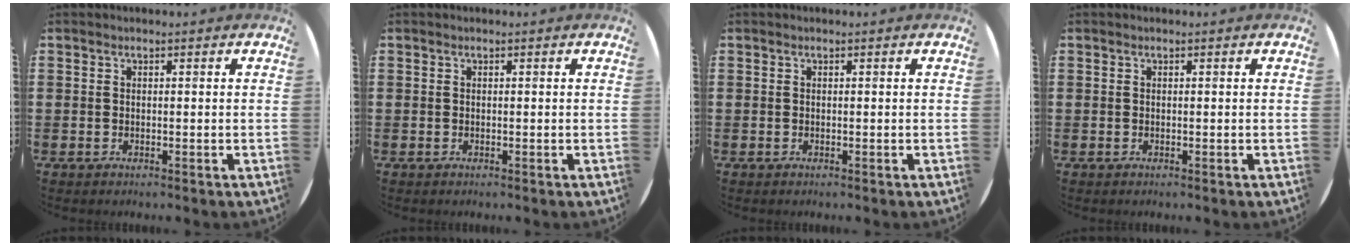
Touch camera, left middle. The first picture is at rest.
{"total": 0.0}
{"total": 0.0}
{"total": 0.0}